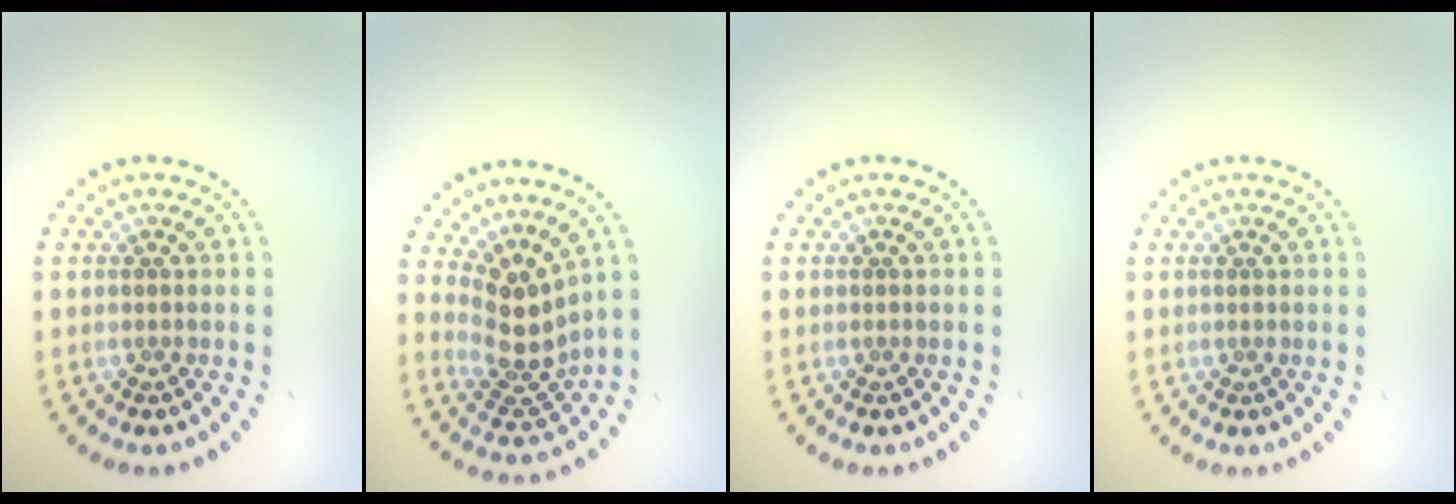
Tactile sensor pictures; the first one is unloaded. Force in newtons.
{"total": 4.1, "press": 3.0, "slide": 2.7}
{"total": 0.0}
{"total": 0.0}